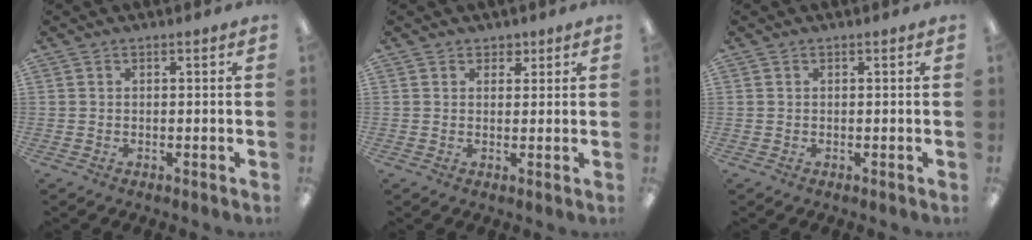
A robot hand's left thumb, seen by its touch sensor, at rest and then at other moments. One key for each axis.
{"total": 2.4, "fx": 1.4, "fy": 1.8, "fz": 0.3, "tx": 0.008, "ty": -0.003, "tz": 0.023}
{"total": 0.0}